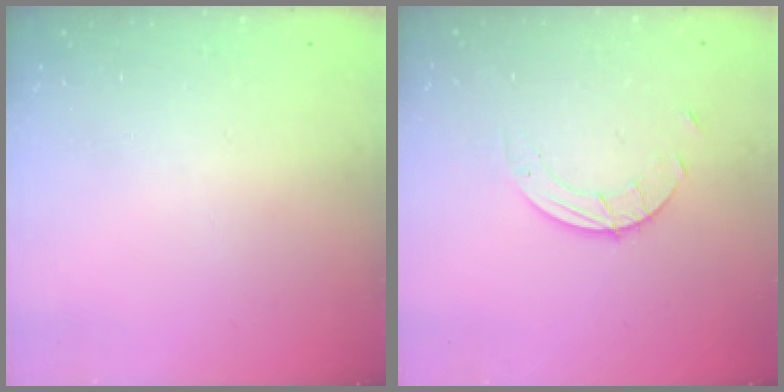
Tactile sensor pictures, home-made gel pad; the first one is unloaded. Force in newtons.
{"total": 2.5, "press": 2.5, "slide": 0.2}